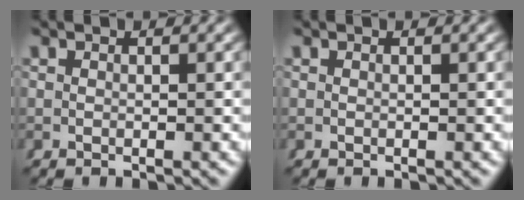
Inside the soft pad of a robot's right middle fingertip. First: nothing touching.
{"total": 0.0}